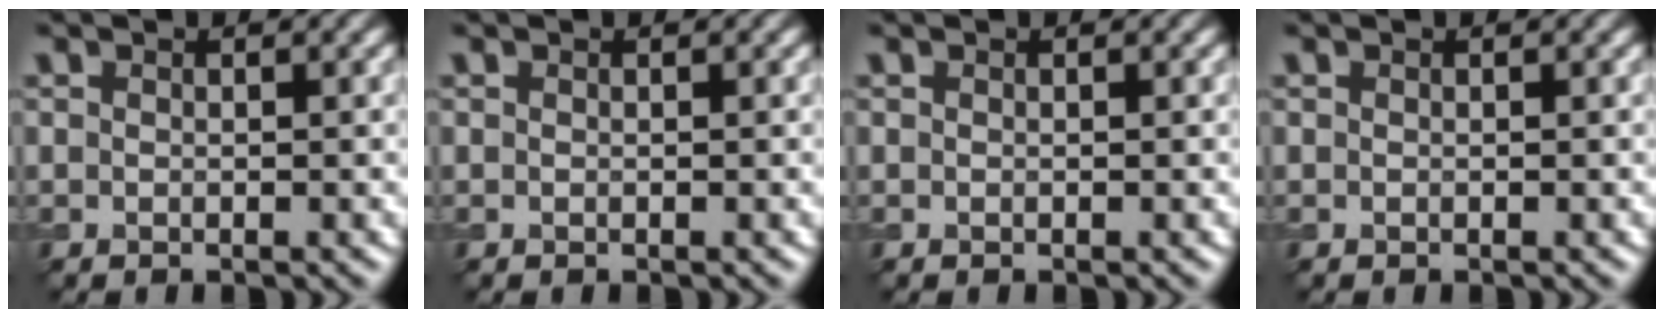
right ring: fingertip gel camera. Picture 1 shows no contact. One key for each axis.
{"total": 0.0}
{"total": 0.0}
{"total": 0.0}